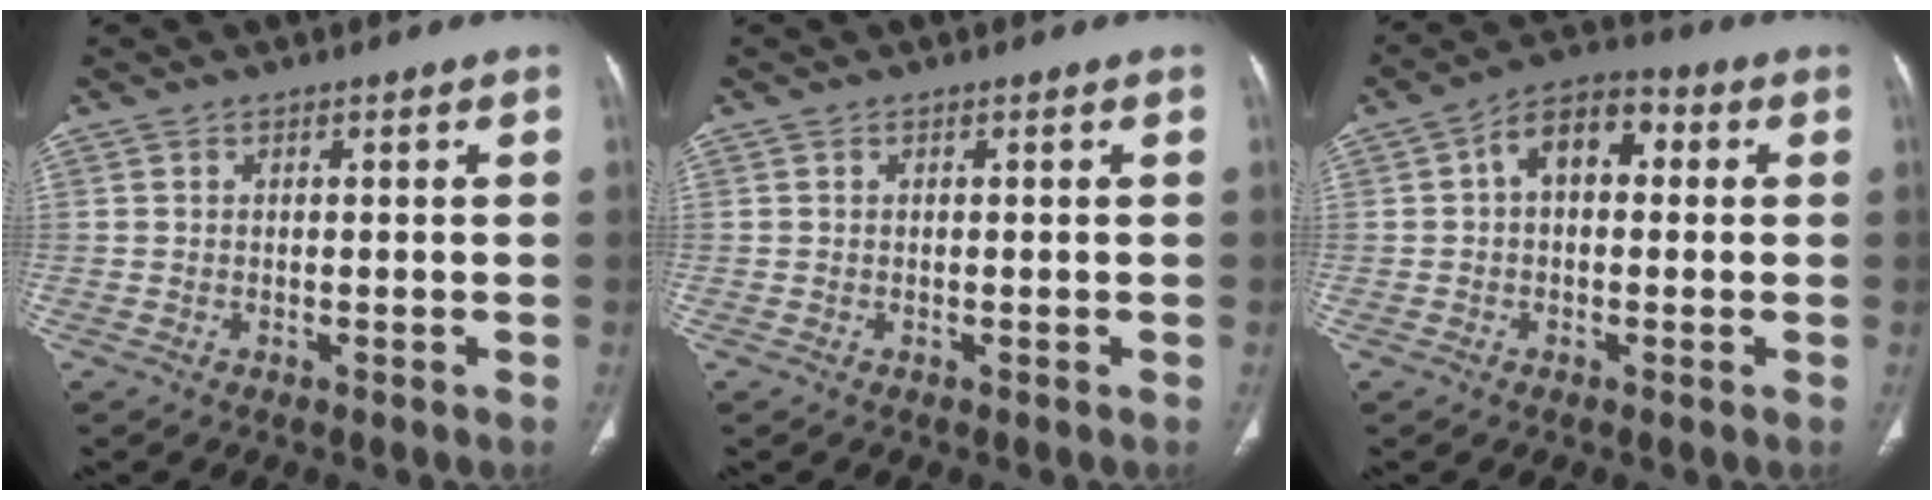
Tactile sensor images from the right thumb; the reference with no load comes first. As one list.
[{"total": 0.0}, {"total": 8.4, "force": [1.2, 5.4, 6.3], "torque": [-0.080, 0.029, 0.007]}]